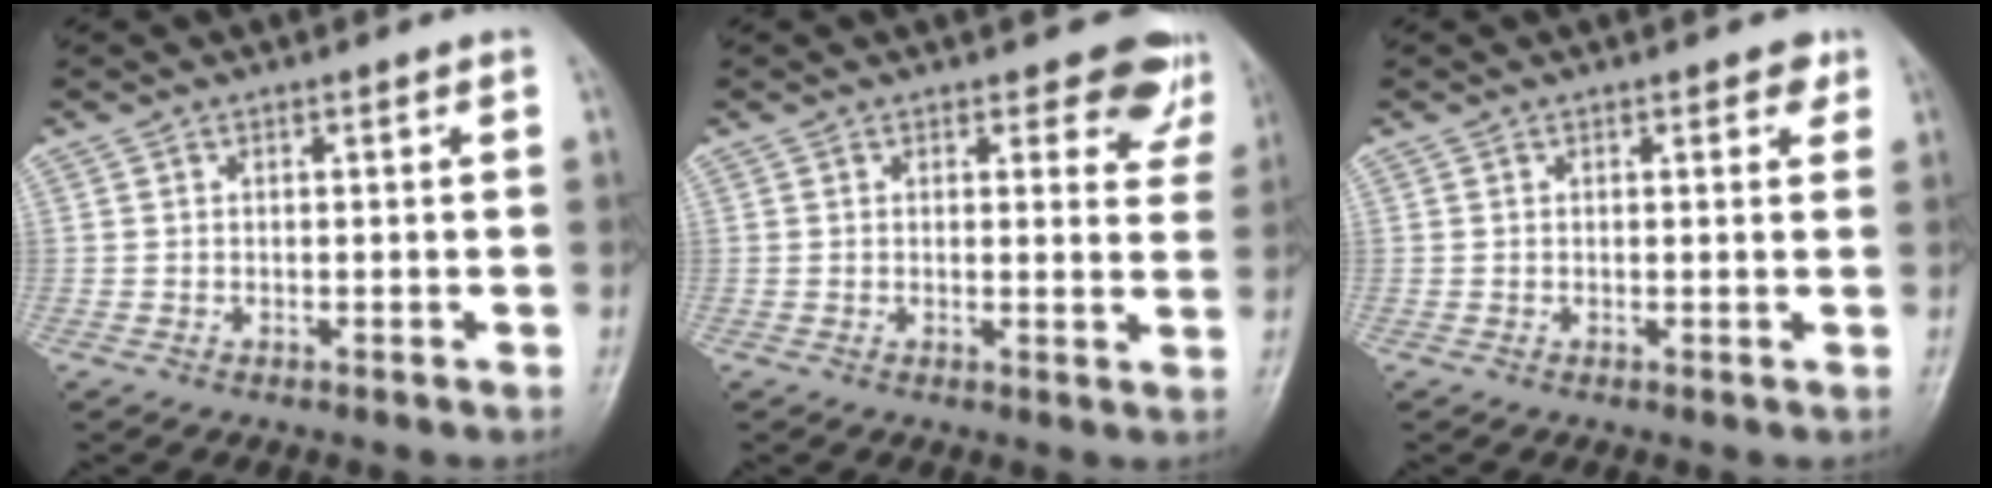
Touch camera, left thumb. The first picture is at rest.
{"total": 6.8, "force": [5.6, 3.2, 2.3], "torque": [0.013, -0.032, 0.045]}
{"total": 1.9, "force": [1.2, 1.0, 1.1], "torque": [0.001, -0.003, 0.010]}